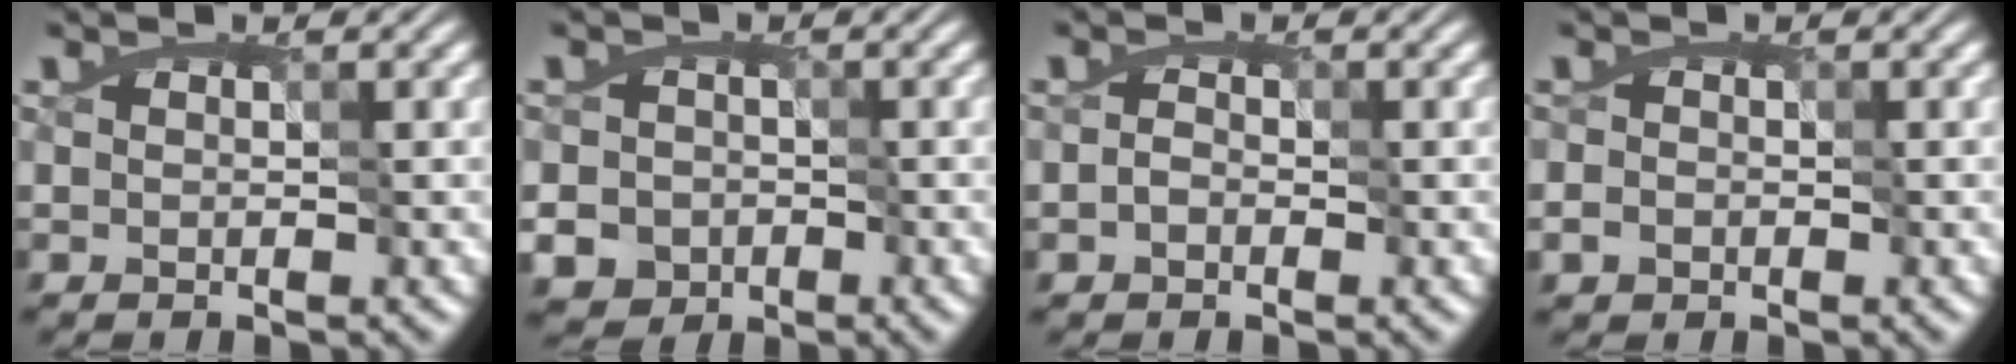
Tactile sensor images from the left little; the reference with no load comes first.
{"total": 3.8, "force": [-1.1, 3.6, 0.5], "torque": [0.003, 0.013, -0.035]}
{"total": 1.7, "force": [-0.4, 1.5, 0.8], "torque": [-0.009, 0.008, -0.011]}
{"total": 0.9, "force": [-0.1, 0.9, 0.2], "torque": [-0.006, 0.003, 0.002]}